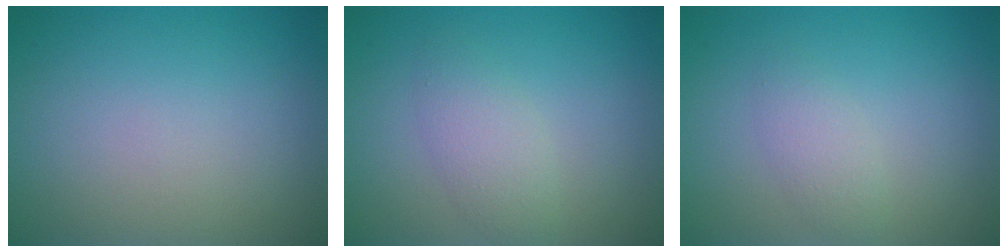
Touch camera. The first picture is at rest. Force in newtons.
{"total": 2.4, "press": 2.4, "slide": 0.1}
{"total": 1.7, "press": 1.7, "slide": 0.0}